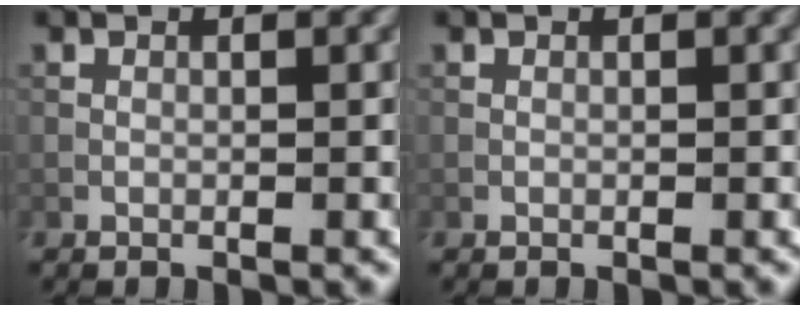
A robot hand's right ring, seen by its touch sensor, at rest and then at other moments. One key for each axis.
{"total": 0.0}